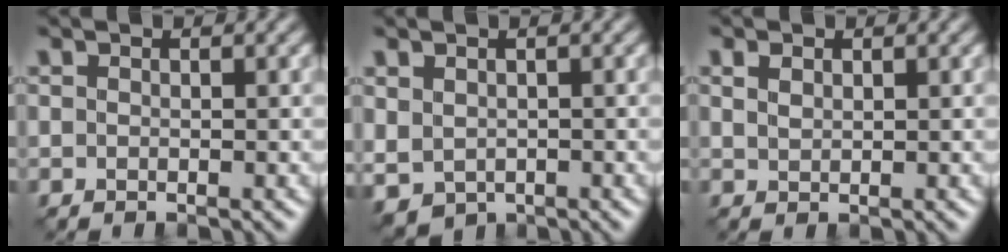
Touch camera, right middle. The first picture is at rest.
{"total": 2.7, "force": [-0.4, 2.1, 1.7], "torque": [-0.045, -0.006, -0.005]}
{"total": 1.2, "force": [0.7, 0.6, 0.8], "torque": [-0.023, 0.004, 0.017]}